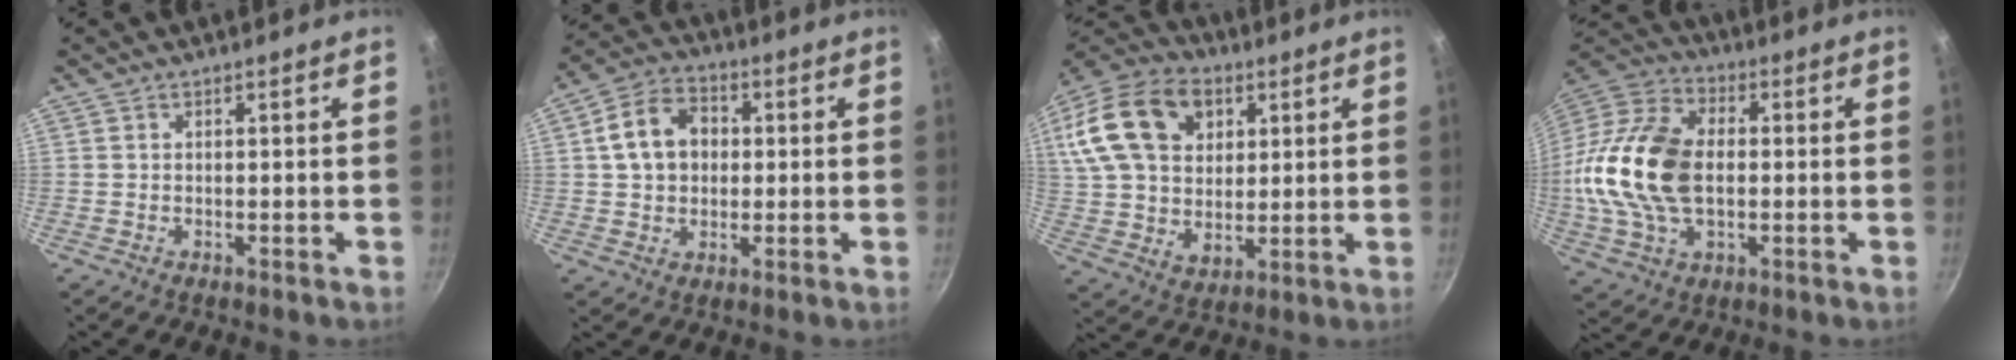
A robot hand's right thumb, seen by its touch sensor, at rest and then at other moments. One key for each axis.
{"total": 10.4, "fx": 1.4, "fy": 8.1, "fz": 6.4, "tx": -0.087, "ty": 0.019, "tz": 0.013}
{"total": 26.5, "fx": 8.8, "fy": 18.9, "fz": 16.5, "tx": -0.323, "ty": 0.013, "tz": 0.154}
{"total": 21.5, "fx": -0.3, "fy": 13.6, "fz": 16.6, "tx": -0.323, "ty": 0.027, "tz": -0.014}